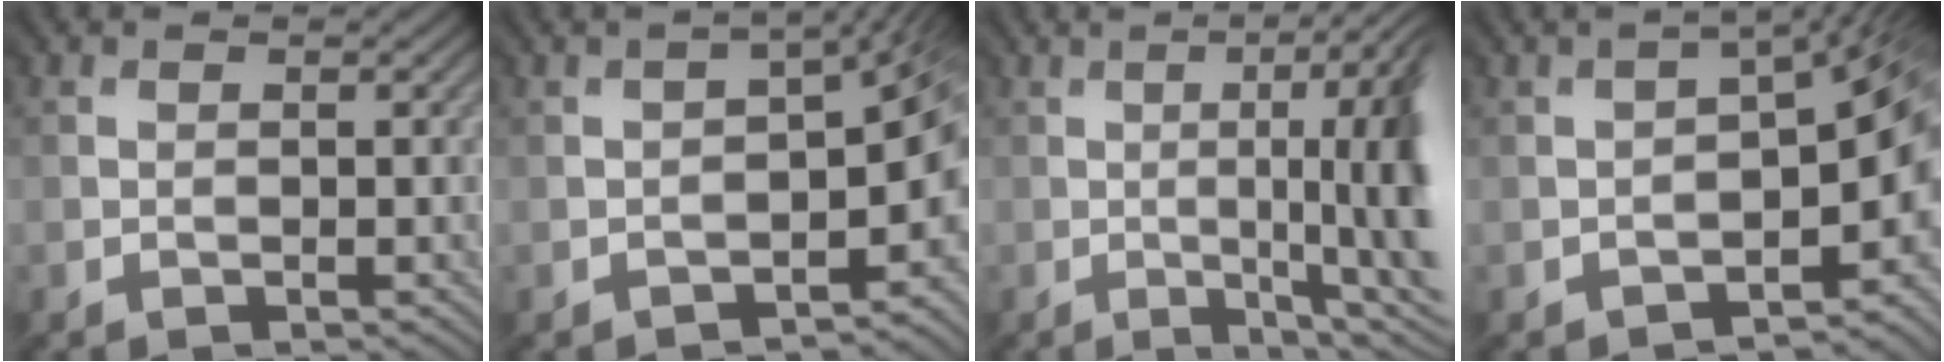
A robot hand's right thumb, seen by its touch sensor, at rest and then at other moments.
{"total": 9.2, "force": [-4.0, 4.2, 7.2], "torque": [-0.089, -0.032, -0.039]}
{"total": 13.0, "force": [-0.5, 3.0, 12.7], "torque": [-0.139, 0.007, 0.000]}
{"total": 10.5, "force": [-4.0, 4.7, 8.4], "torque": [-0.104, -0.030, -0.037]}